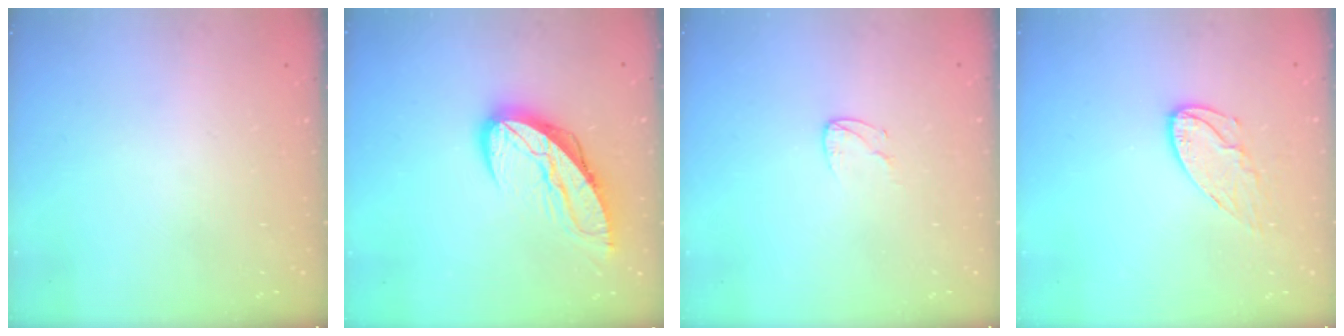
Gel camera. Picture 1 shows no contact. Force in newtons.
{"total": 11.1, "press": 11.1, "slide": 1.1}
{"total": 4.3, "press": 4.3, "slide": 0.4}
{"total": 8.2, "press": 8.2, "slide": 0.3}